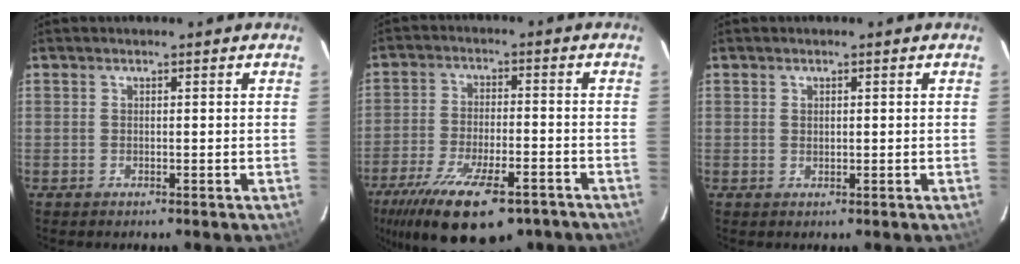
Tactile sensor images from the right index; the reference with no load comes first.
{"total": 20.4, "force": [-13.8, 7.2, 13.2], "torque": [-0.258, -0.048, -0.213]}
{"total": 0.6, "force": [0.2, 0.5, 0.3], "torque": [-0.006, 0.003, 0.005]}